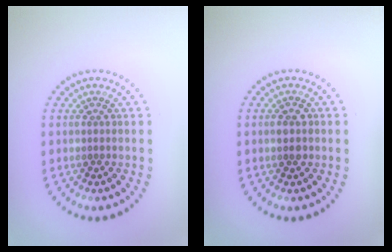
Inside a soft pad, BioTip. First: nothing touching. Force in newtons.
{"total": 1.4, "press": 1.4, "slide": 0.1}